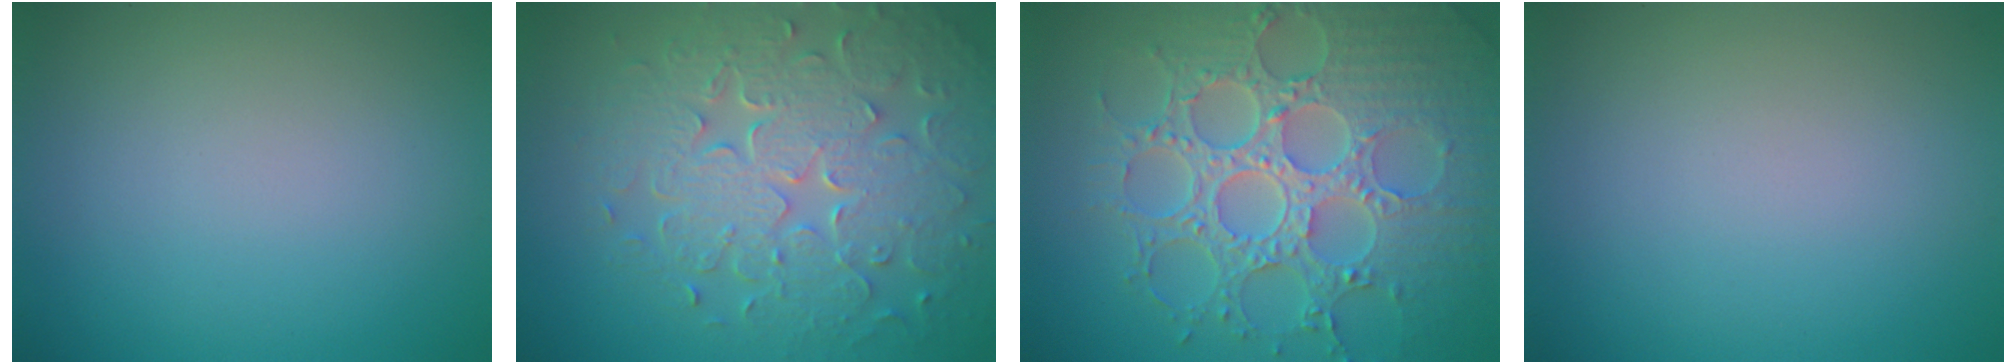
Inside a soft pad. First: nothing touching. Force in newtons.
{"total": 8.1, "press": 5.7, "slide": 5.7}
{"total": 8.6, "press": 6.5, "slide": 5.7}
{"total": 0.0}